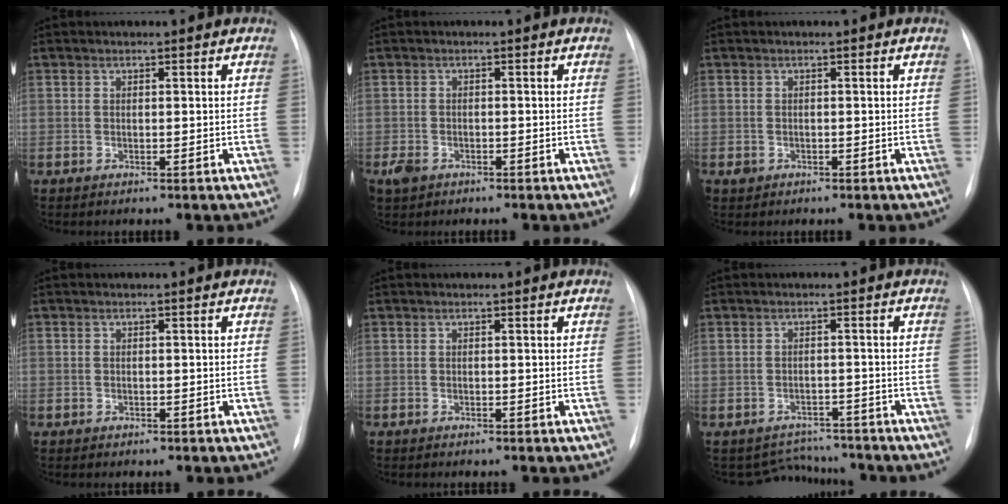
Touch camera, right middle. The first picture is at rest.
{"total": 2.4, "force": [-1.4, 1.7, 0.9], "torque": [-0.023, 0.000, -0.019]}
{"total": 0.8, "force": [-0.4, 0.7, 0.1], "torque": [-0.002, 0.002, -0.005]}
{"total": 0.5, "force": [-0.3, 0.4, 0.1], "torque": [-0.007, 0.004, -0.005]}
{"total": 0.0}
{"total": 4.6, "force": [-4.3, 1.2, -1.1], "torque": [0.013, 0.017, -0.058]}